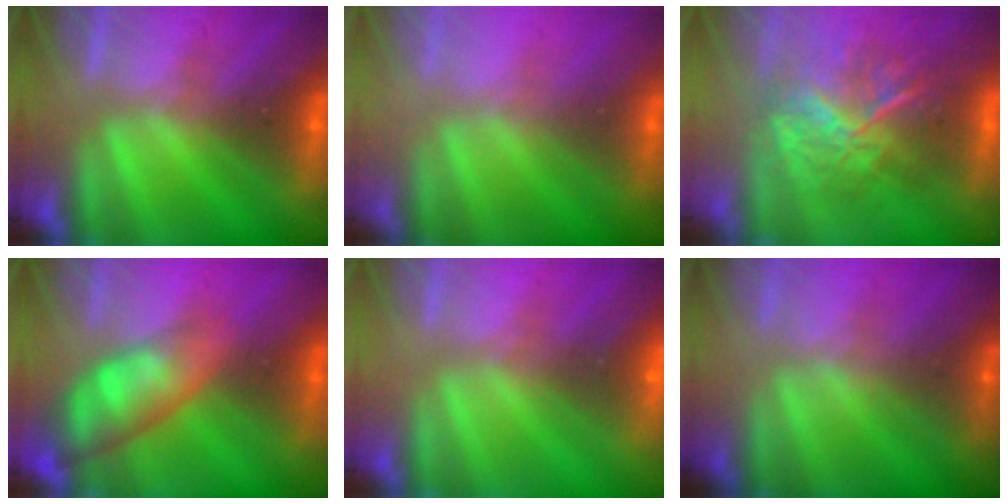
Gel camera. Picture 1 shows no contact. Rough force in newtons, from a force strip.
{"total": 2.9}
{"total": 7.7}
{"total": 4.6}
{"total": 2.3}
{"total": 1.6}